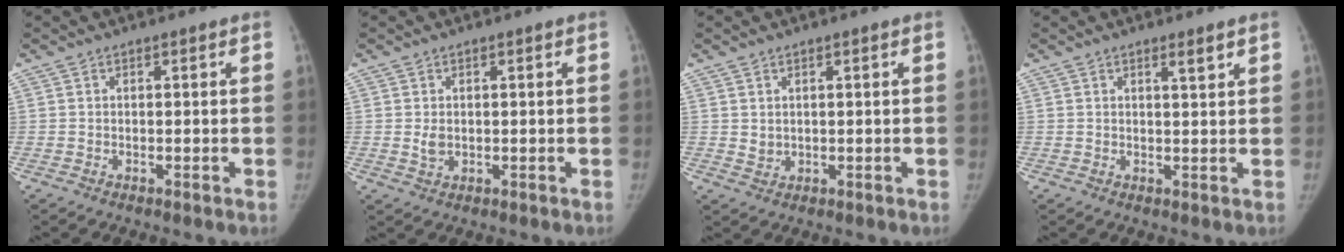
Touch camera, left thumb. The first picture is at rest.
{"total": 1.9, "force": [0.2, 1.4, 1.3], "torque": [-0.015, -0.004, 0.008]}
{"total": 1.8, "force": [0.9, 1.2, 0.9], "torque": [-0.007, -0.008, 0.022]}
{"total": 2.2, "force": [1.5, 0.3, 1.6], "torque": [-0.021, -0.011, 0.024]}